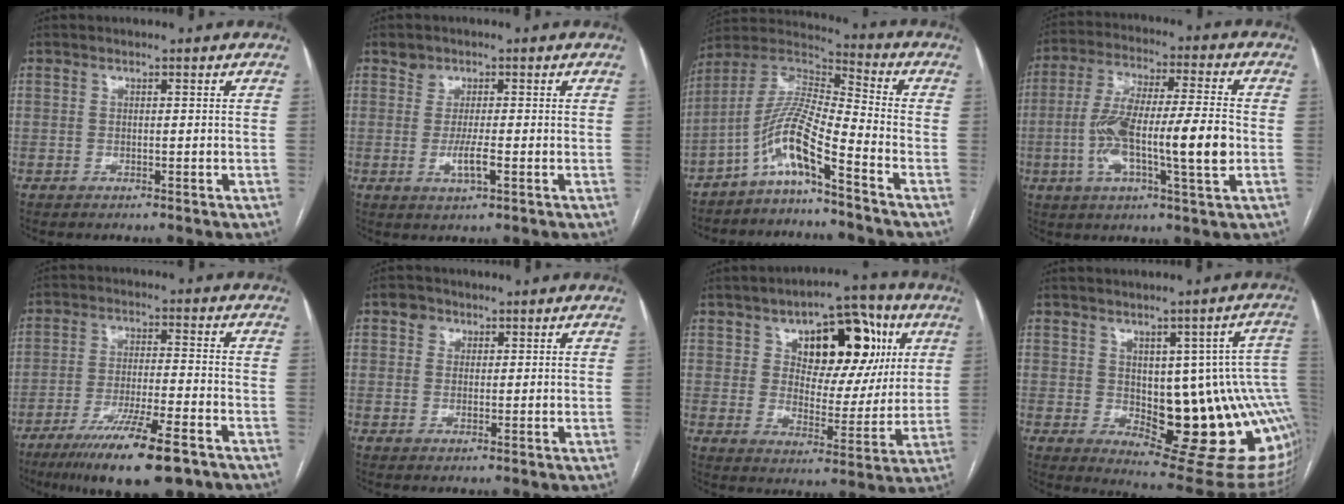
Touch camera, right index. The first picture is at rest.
{"total": 3.0, "force": [-0.5, 1.2, 2.8], "torque": [-0.050, 0.000, -0.006]}
{"total": 10.2, "force": [-6.5, 0.4, 7.8], "torque": [-0.165, 0.016, -0.129]}
{"total": 15.8, "force": [-2.6, 2.0, 15.5], "torque": [-0.284, 0.011, -0.043]}
{"total": 14.5, "force": [-9.8, 1.8, 10.6], "torque": [-0.174, -0.035, -0.158]}
{"total": 2.4, "force": [1.2, 2.0, 0.6], "torque": [-0.008, 0.004, 0.017]}
{"total": 18.3, "force": [7.0, 9.6, 13.9], "torque": [-0.192, 0.032, 0.108]}
{"total": 20.2, "force": [-1.3, 6.7, 19.0], "torque": [-0.156, 0.015, 0.011]}